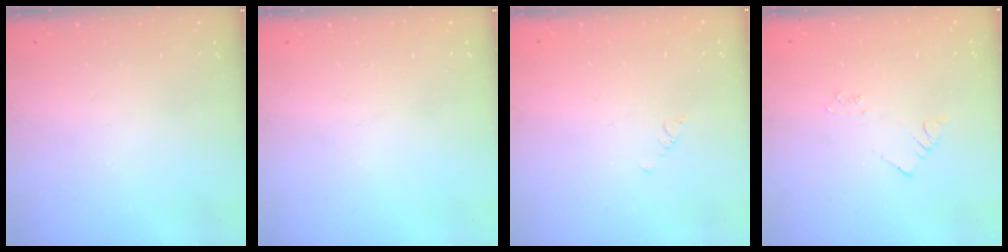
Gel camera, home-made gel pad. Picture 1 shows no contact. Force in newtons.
{"total": 0.0}
{"total": 0.7, "press": 0.6, "slide": 0.2}
{"total": 2.1, "press": 2.1, "slide": 0.3}